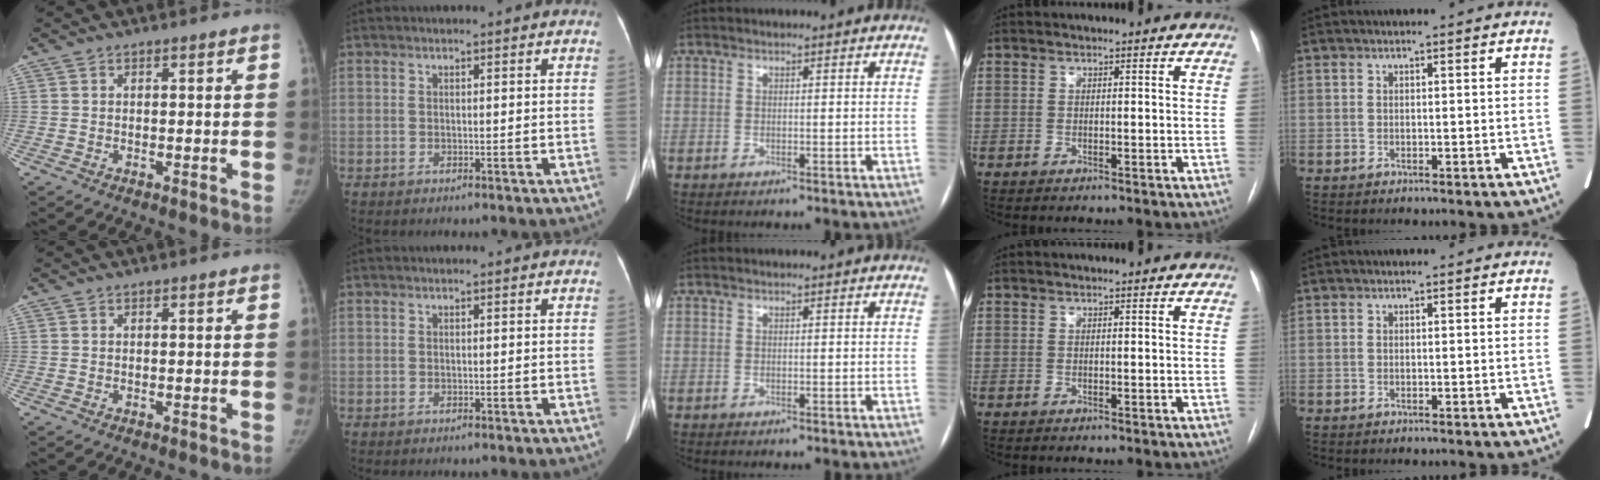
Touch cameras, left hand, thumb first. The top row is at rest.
{}